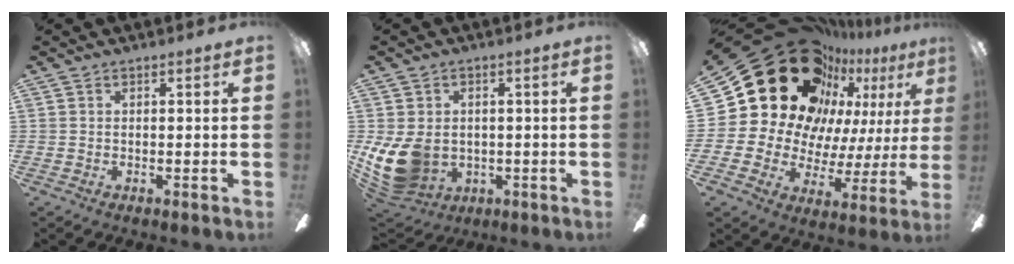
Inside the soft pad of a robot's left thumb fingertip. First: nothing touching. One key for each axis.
{"total": 11.4, "fx": -1.4, "fy": 9.0, "fz": 6.9, "tx": -0.170, "ty": -0.001, "tz": -0.021}
{"total": 29.3, "fx": 17.5, "fy": 18.6, "fz": 14.5, "tx": -0.220, "ty": -0.130, "tz": 0.353}